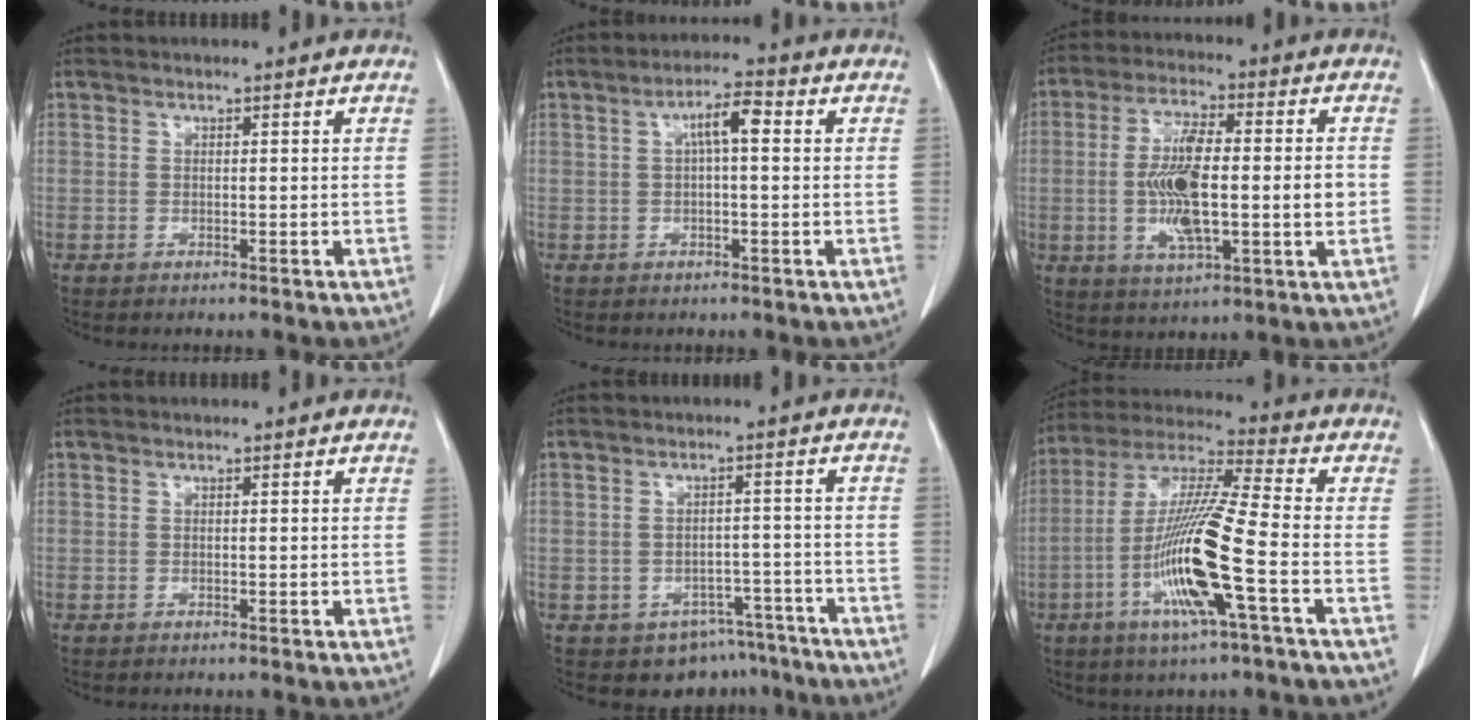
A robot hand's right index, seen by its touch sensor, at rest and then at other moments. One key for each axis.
{"total": 4.5, "fx": 0.8, "fy": 0.9, "fz": 4.4, "tx": -0.076, "ty": 0.014, "tz": 0.011}
{"total": 13.8, "fx": -1.0, "fy": 3.5, "fz": 13.3, "tx": -0.249, "ty": 0.007, "tz": -0.014}
{"total": 0.0}
{"total": 7.7, "fx": -5.4, "fy": 5.4, "fz": 1.2, "tx": 0.006, "ty": 0.021, "tz": -0.064}
{"total": 15.9, "fx": -5.1, "fy": 0.1, "fz": 15.1, "tx": -0.308, "ty": -0.013, "tz": -0.103}